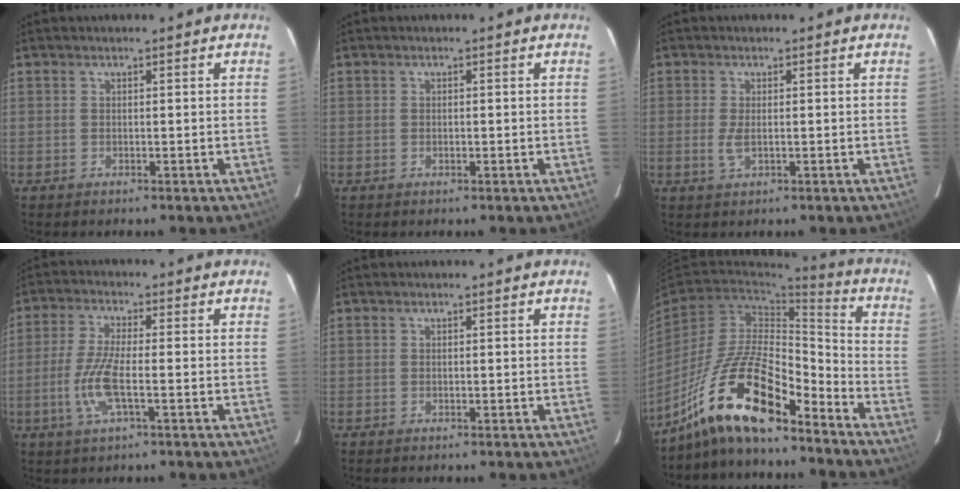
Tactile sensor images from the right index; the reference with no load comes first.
{"total": 0.6, "force": [-0.1, 0.5, 0.2], "torque": [-0.003, 0.000, 0.000]}
{"total": 2.7, "force": [-0.4, 1.0, 2.5], "torque": [-0.052, -0.004, -0.005]}
{"total": 8.2, "force": [-2.3, 1.7, 7.7], "torque": [-0.165, -0.004, -0.047]}
{"total": 0.0}
{"total": 17.0, "force": [-12.7, 4.5, 10.4], "torque": [-0.209, 0.004, -0.238]}